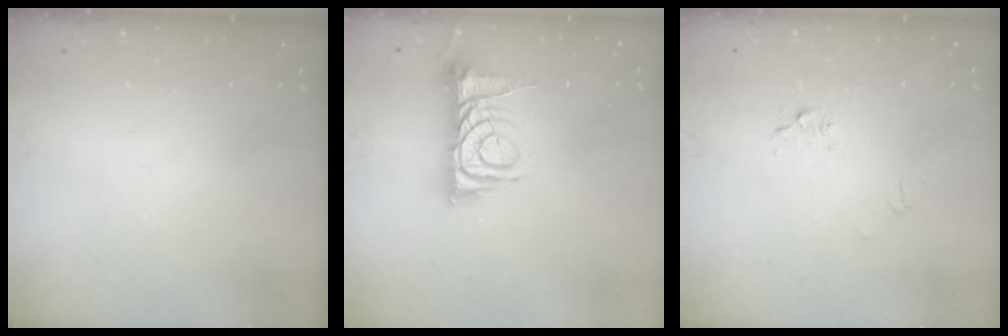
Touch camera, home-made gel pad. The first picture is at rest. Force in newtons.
{"total": 10.3, "press": 10.3, "slide": 1.0}
{"total": 6.0, "press": 5.9, "slide": 0.5}